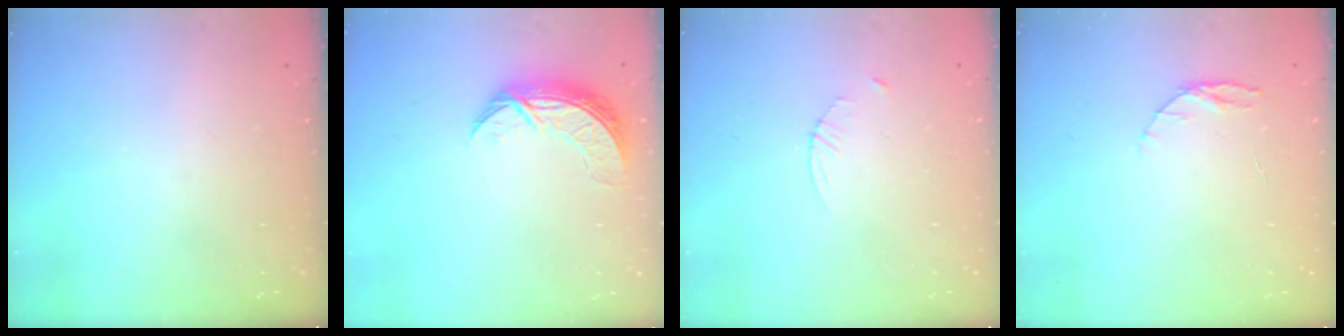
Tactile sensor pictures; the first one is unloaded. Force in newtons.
{"total": 7.7, "press": 7.6, "slide": 0.7}
{"total": 2.3, "press": 2.3, "slide": 0.3}
{"total": 4.9, "press": 4.8, "slide": 0.5}